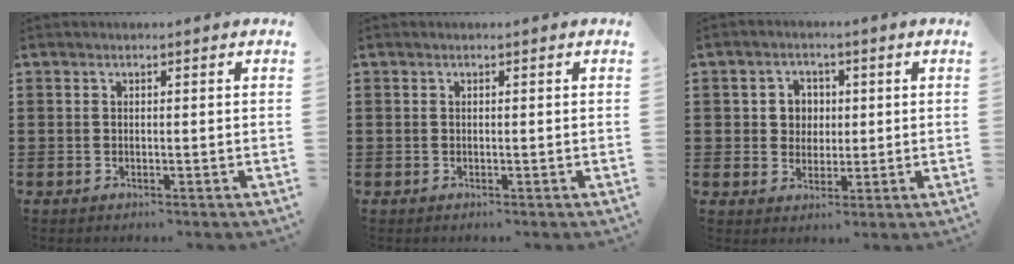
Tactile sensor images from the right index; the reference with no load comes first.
{"total": 0.0}
{"total": 4.0, "force": [0.6, 3.7, 1.3], "torque": [-0.041, 0.012, 0.008]}